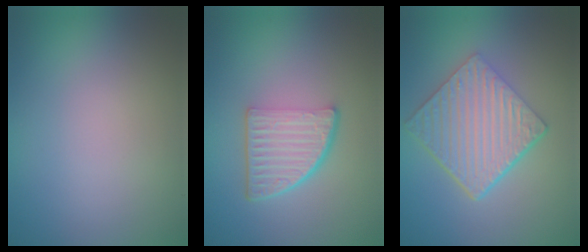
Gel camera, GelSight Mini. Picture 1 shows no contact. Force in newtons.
{"total": 5.2, "press": 3.5, "slide": 3.8}
{"total": 6.6, "press": 4.6, "slide": 4.7}